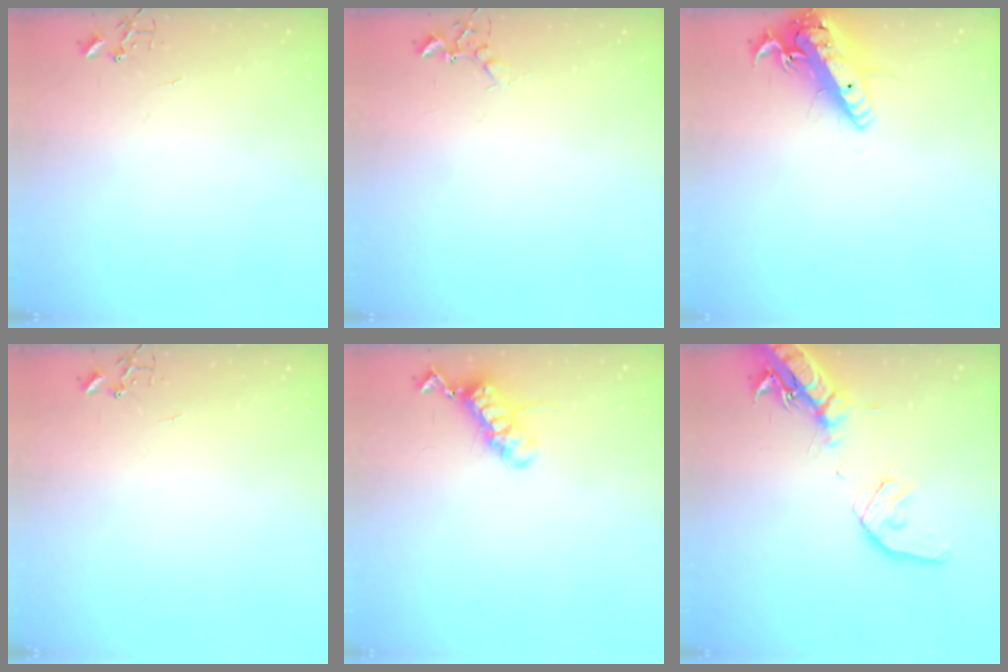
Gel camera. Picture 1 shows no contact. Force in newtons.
{"total": 5.8, "press": 5.7, "slide": 1.0}
{"total": 17.6, "press": 17.2, "slide": 3.6}
{"total": 0.0}
{"total": 11.8, "press": 11.7, "slide": 1.4}
{"total": 19.4, "press": 19.1, "slide": 3.5}